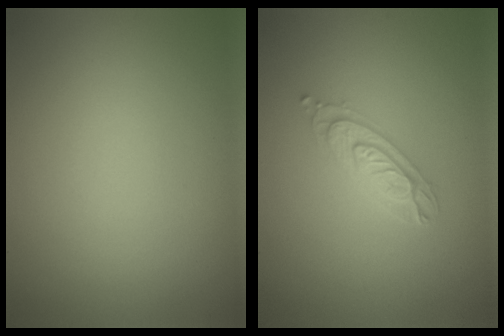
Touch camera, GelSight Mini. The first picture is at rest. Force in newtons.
{"total": 2.2, "press": 2.1, "slide": 0.4}